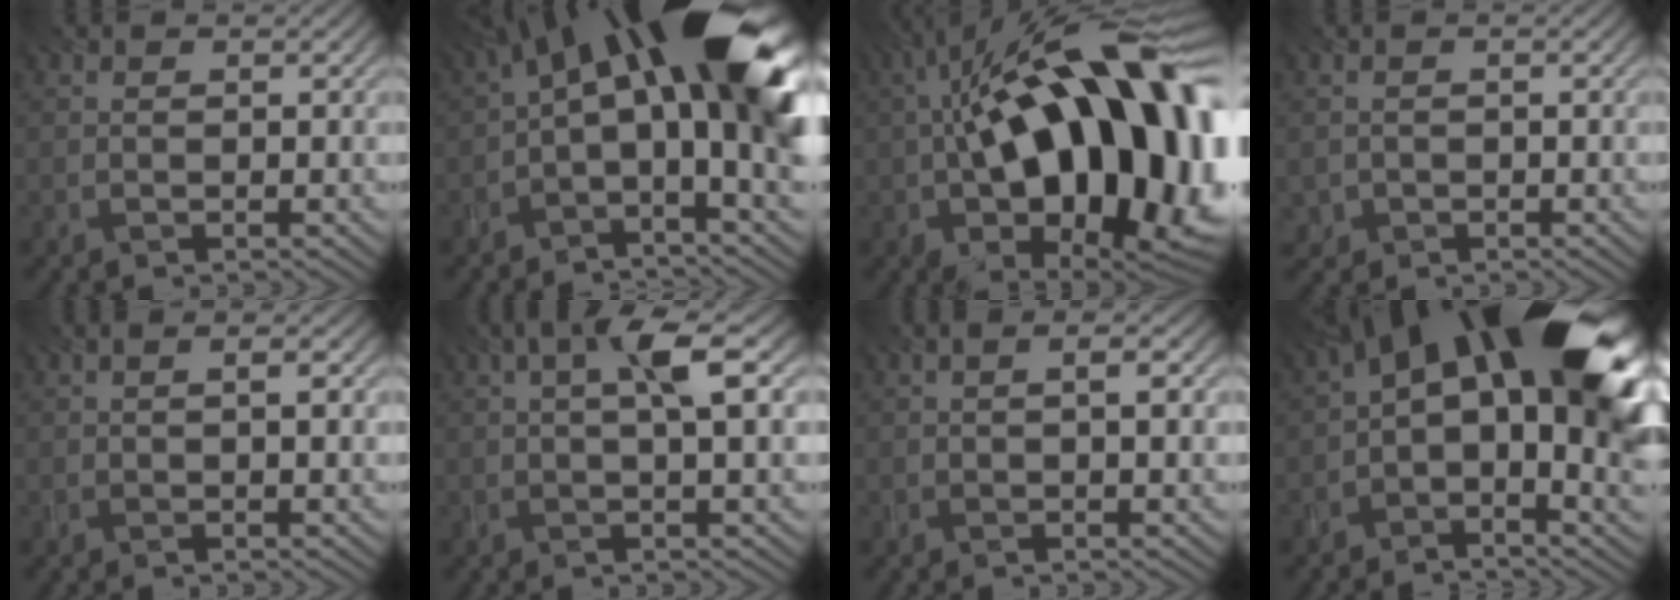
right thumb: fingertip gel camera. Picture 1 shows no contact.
{"total": 17.6, "force": [3.1, 6.0, 16.3], "torque": [-0.258, 0.027, 0.043]}
{"total": 21.2, "force": [0.0, 9.8, 18.8], "torque": [-0.288, 0.020, -0.009]}
{"total": 1.3, "force": [-0.4, 1.2, -0.2], "torque": [-0.003, -0.003, -0.011]}
{"total": 1.2, "force": [-0.1, 0.3, 1.1], "torque": [-0.013, 0.002, -0.003]}
{"total": 5.1, "force": [0.9, 0.6, 5.0], "torque": [-0.081, 0.014, 0.010]}
{"total": 1.8, "force": [-0.1, 0.5, 1.7], "torque": [-0.022, 0.004, -0.003]}
{"total": 18.1, "force": [3.9, 8.2, 15.6], "torque": [-0.224, 0.018, 0.065]}